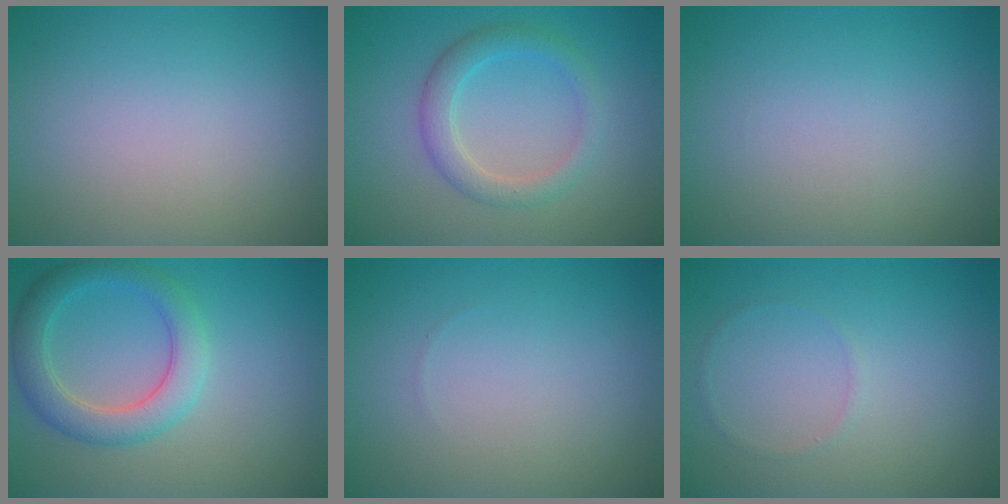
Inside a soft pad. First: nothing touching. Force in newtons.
{"total": 3.0, "press": 3.0, "slide": 0.2}
{"total": 0.0}
{"total": 4.3, "press": 4.3, "slide": 0.2}
{"total": 0.0}
{"total": 0.5, "press": 0.5, "slide": 0.1}